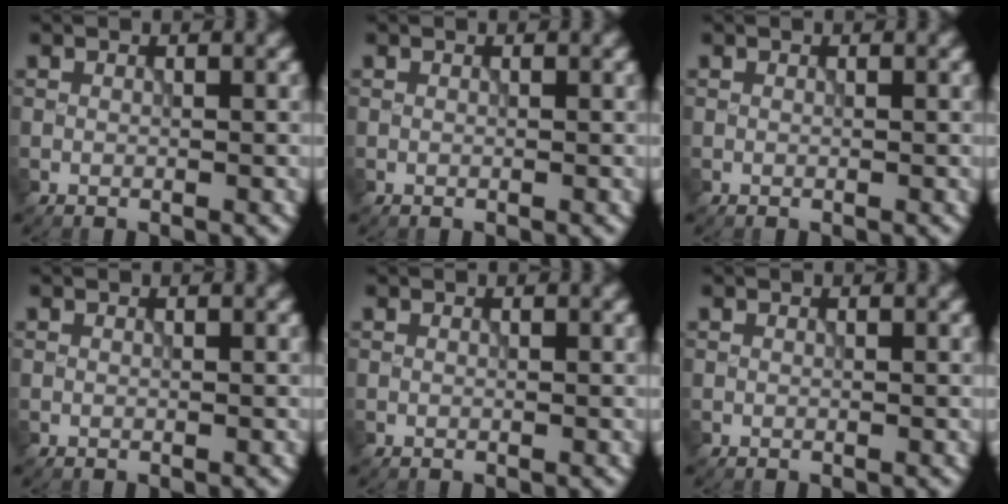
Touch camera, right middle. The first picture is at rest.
{"total": 0.0}
{"total": 0.0}
{"total": 0.0}
{"total": 0.0}
{"total": 0.0}